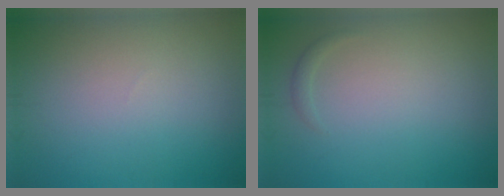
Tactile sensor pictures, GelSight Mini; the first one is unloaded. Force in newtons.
{"total": 0.6, "press": 0.6, "slide": 0.0}